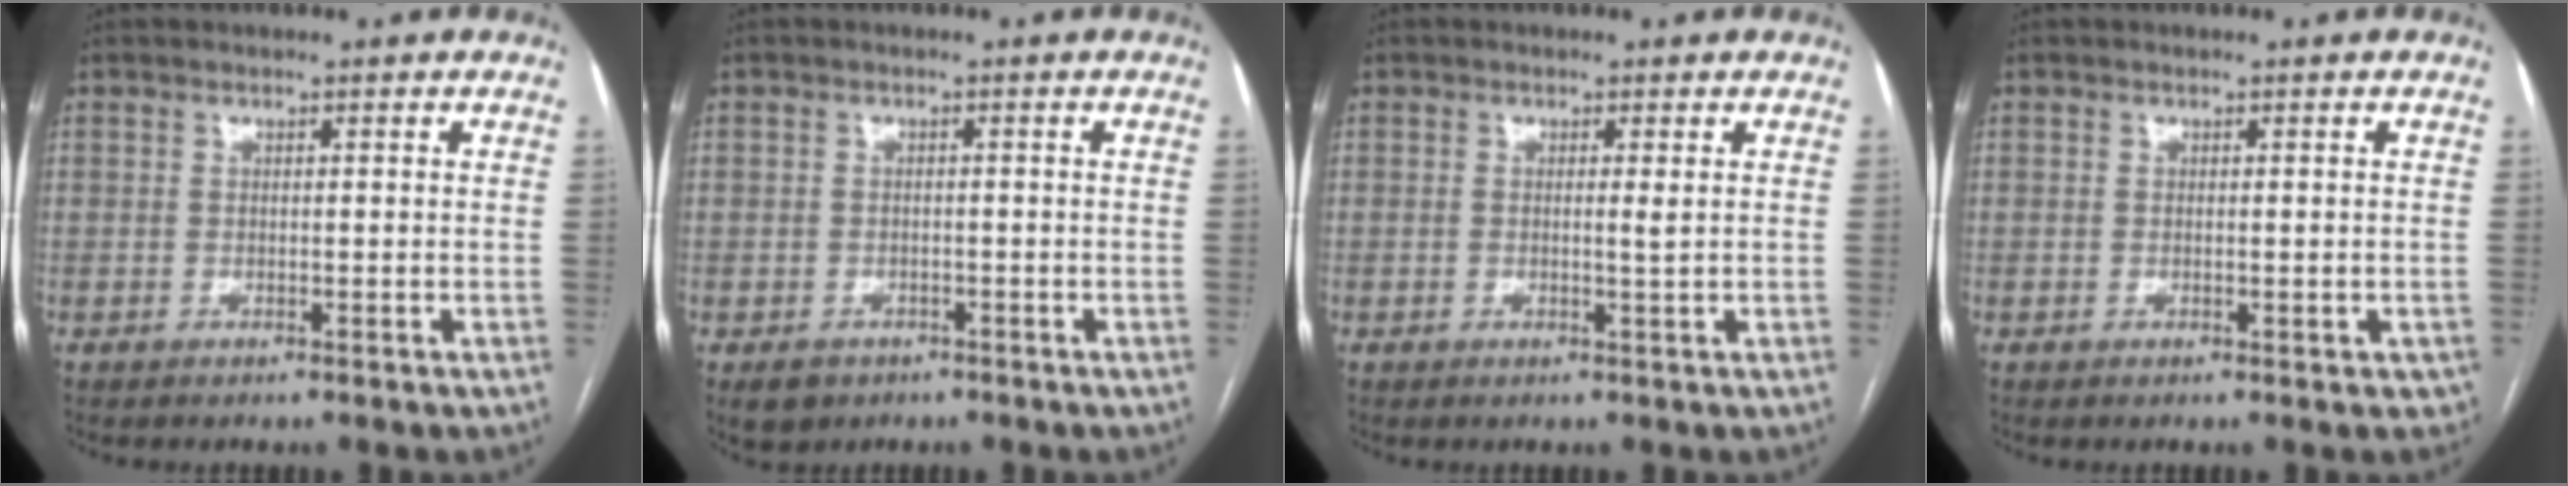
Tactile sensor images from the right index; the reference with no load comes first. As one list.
[{"total": 3.2, "force": [-1.9, 2.5, 0.7], "torque": [-0.012, 0.003, -0.022]}, {"total": 1.1, "force": [0.1, -0.2, 1.1], "torque": [-0.019, -0.001, 0.000]}, {"total": 1.6, "force": [-0.4, 1.1, 1.1], "torque": [-0.007, 0.006, 0.000]}]